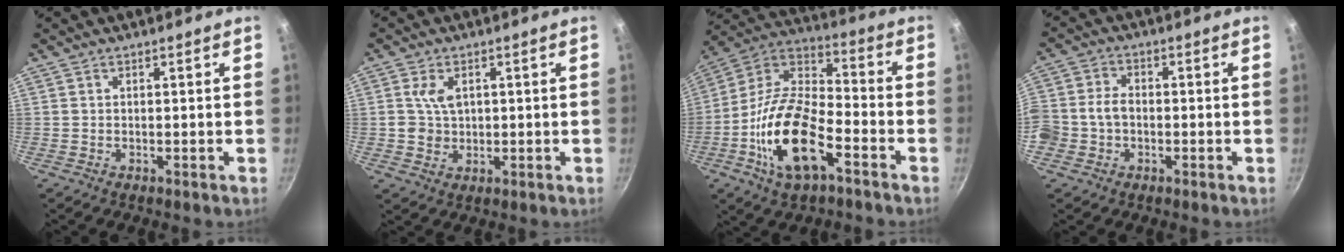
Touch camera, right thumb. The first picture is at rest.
{"total": 4.4, "force": [1.0, 3.3, 2.7], "torque": [-0.038, -0.003, 0.021]}
{"total": 19.3, "force": [-7.6, 9.0, 15.3], "torque": [-0.282, 0.046, -0.161]}
{"total": 7.4, "force": [-1.7, 6.0, 4.0], "torque": [-0.075, 0.032, -0.042]}